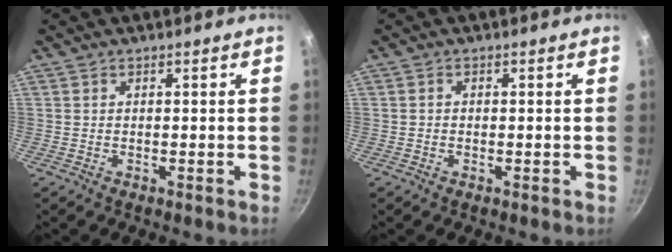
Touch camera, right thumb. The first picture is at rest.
{"total": 0.6, "force": [-0.2, 0.5, 0.3], "torque": [-0.005, 0.003, -0.003]}